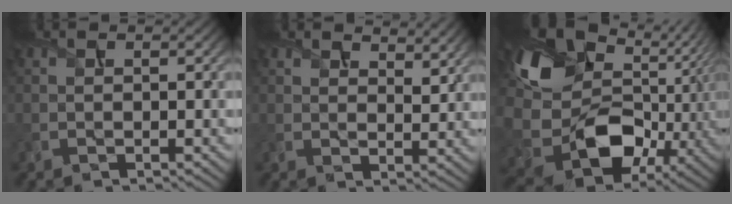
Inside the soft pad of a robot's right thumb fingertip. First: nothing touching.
{"total": 4.9, "force": [3.8, 2.0, 2.3], "torque": [-0.045, -0.002, 0.062]}
{"total": 16.5, "force": [-0.3, 12.5, 10.8], "torque": [-0.222, -0.029, 0.005]}